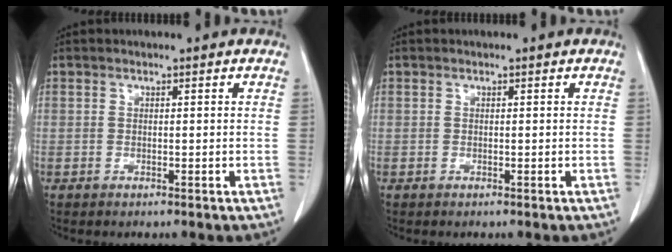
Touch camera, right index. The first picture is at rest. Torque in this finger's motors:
{"motor_torque": [0.00, 0.00, 0.00, 0.00]}